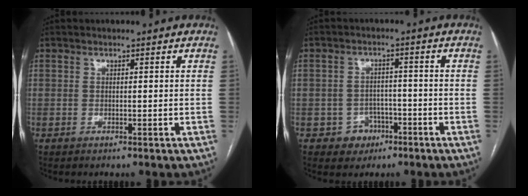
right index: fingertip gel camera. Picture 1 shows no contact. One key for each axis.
{"total": 4.2, "fx": -2.0, "fy": 3.6, "fz": 0.6, "tx": 0.000, "ty": 0.014, "tz": -0.023}